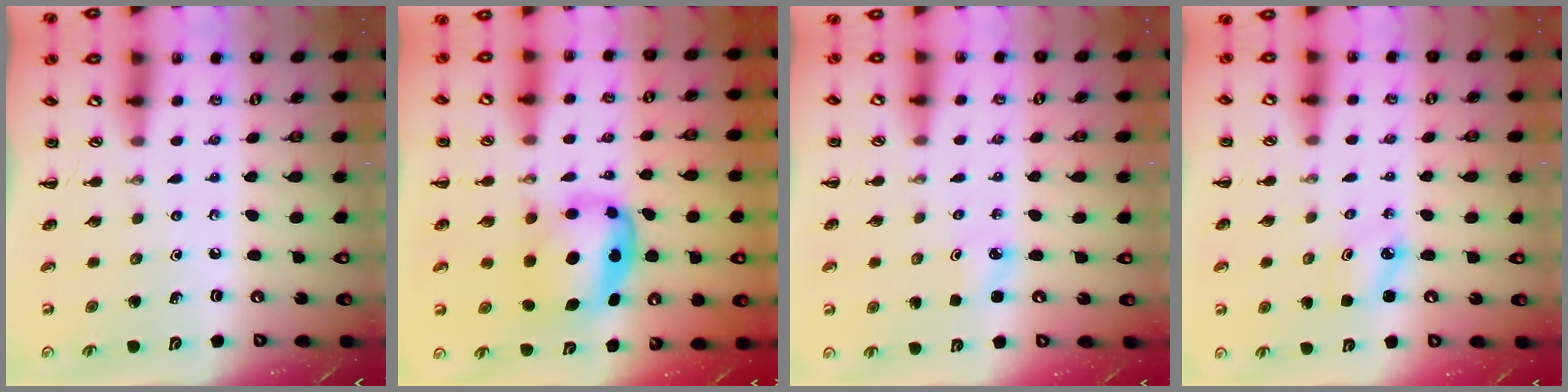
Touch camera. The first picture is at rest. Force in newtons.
{"total": 6.2, "press": 6.0, "slide": 1.5}
{"total": 2.5, "press": 2.4, "slide": 0.8}
{"total": 2.5, "press": 2.5, "slide": 0.5}